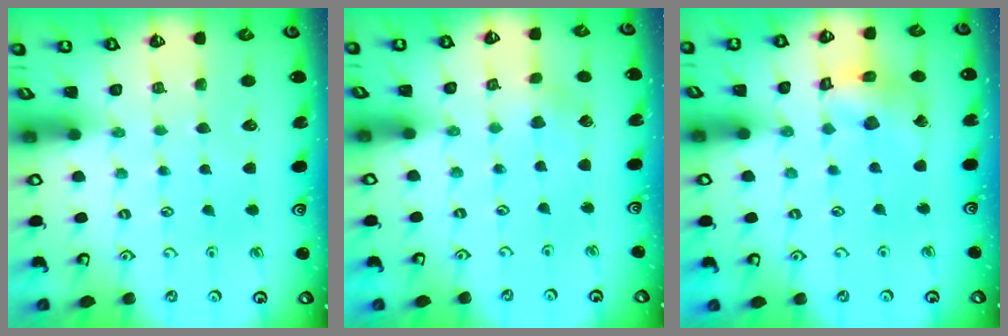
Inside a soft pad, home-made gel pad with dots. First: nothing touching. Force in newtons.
{"total": 1.5, "press": 1.5, "slide": 0.2}
{"total": 11.0, "press": 11.0, "slide": 1.2}